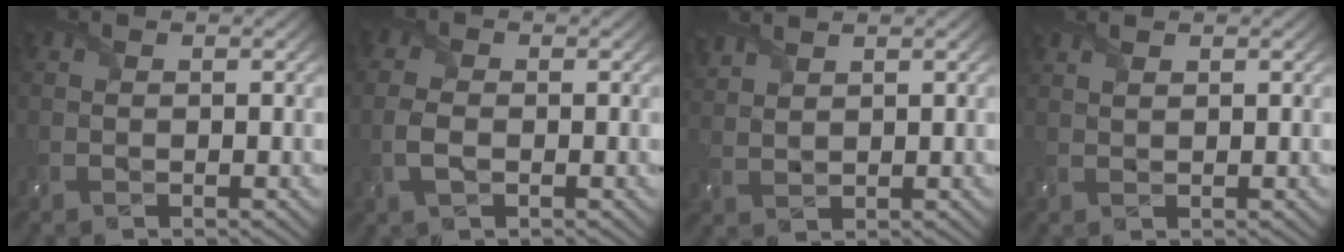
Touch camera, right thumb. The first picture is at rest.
{"total": 3.1, "force": [-0.8, 2.0, 2.3], "torque": [-0.066, -0.004, -0.020]}
{"total": 3.6, "force": [3.1, 0.9, 1.7], "torque": [-0.051, 0.008, 0.063]}
{"total": 1.0, "force": [0.8, 0.2, 0.5], "torque": [-0.018, 0.002, 0.019]}